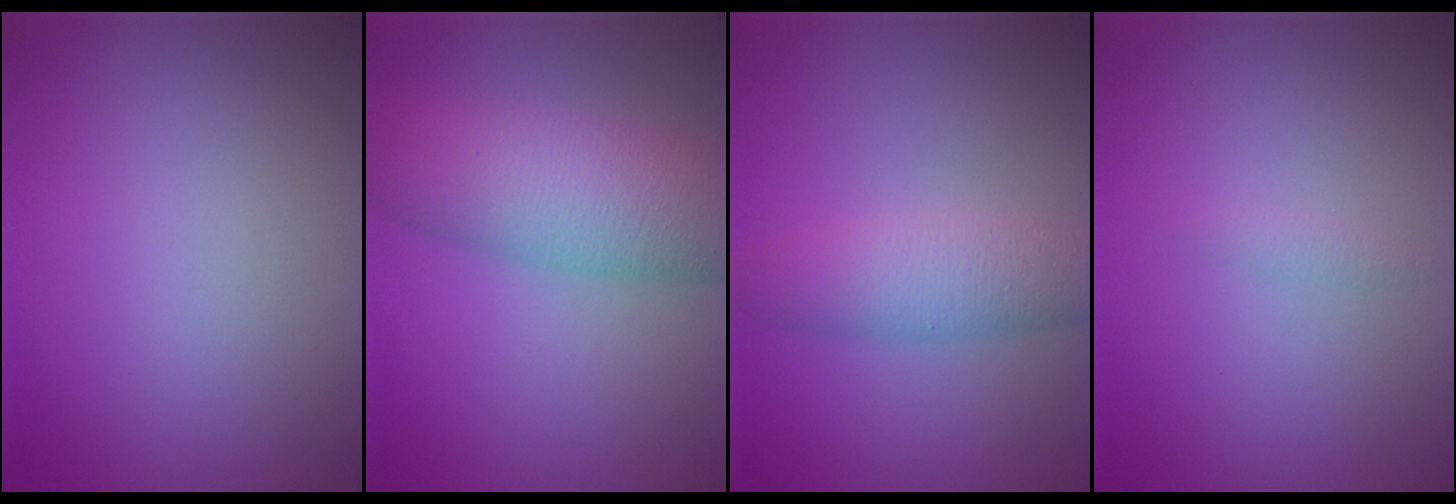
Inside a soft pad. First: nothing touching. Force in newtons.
{"total": 8.9, "press": 8.9, "slide": 0.1}
{"total": 4.2, "press": 4.2, "slide": 0.1}
{"total": 0.6, "press": 0.6, "slide": 0.0}